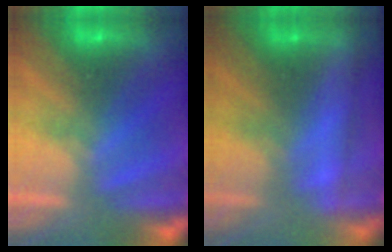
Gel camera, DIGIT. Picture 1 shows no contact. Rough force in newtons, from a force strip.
{"total": 2.4}